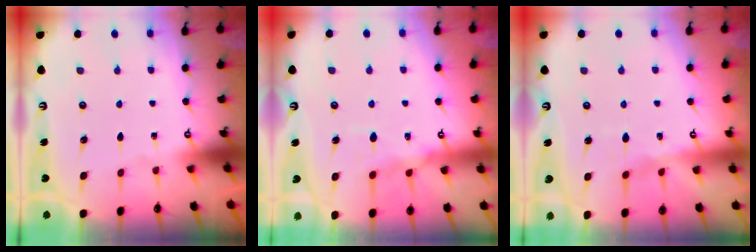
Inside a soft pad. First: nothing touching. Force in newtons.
{"total": 9.4, "press": 9.3, "slide": 0.8}
{"total": 6.4, "press": 6.4, "slide": 0.6}